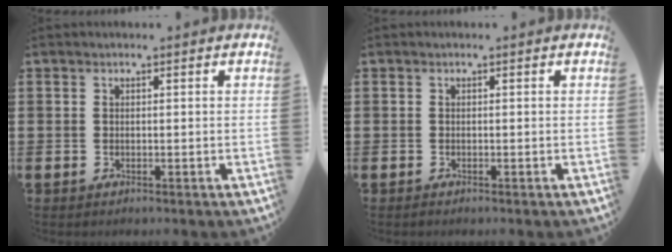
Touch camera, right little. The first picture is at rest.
{"total": 0.0}